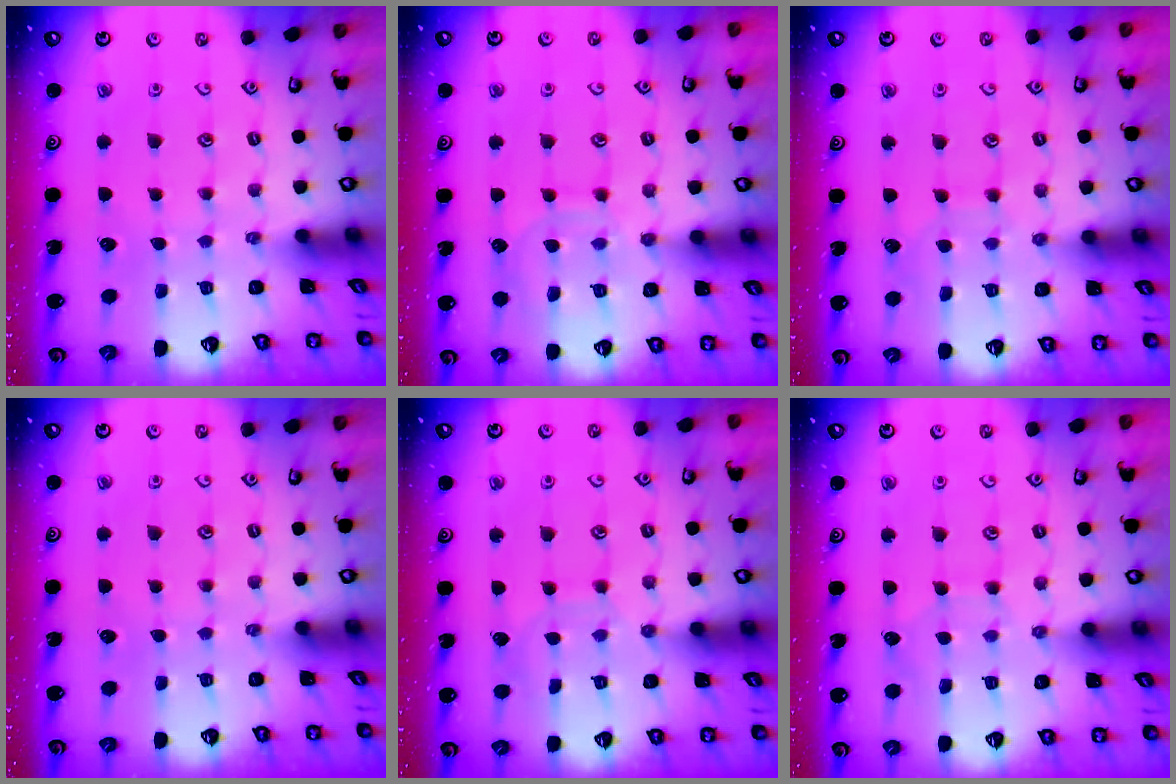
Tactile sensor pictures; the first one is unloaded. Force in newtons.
{"total": 10.3, "press": 10.2, "slide": 1.0}
{"total": 5.9, "press": 5.9, "slide": 0.5}
{"total": 0.0}
{"total": 6.3, "press": 6.3, "slide": 0.3}
{"total": 5.1, "press": 5.0, "slide": 0.5}